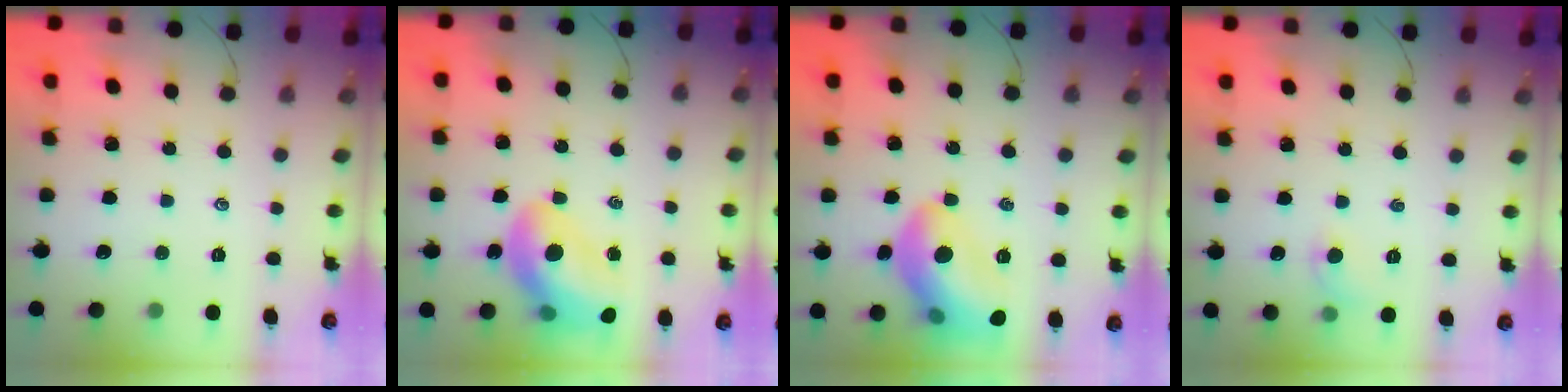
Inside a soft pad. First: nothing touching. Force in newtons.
{"total": 15.0, "press": 14.5, "slide": 3.7}
{"total": 15.0, "press": 15.0, "slide": 1.3}
{"total": 5.3, "press": 5.0, "slide": 1.7}